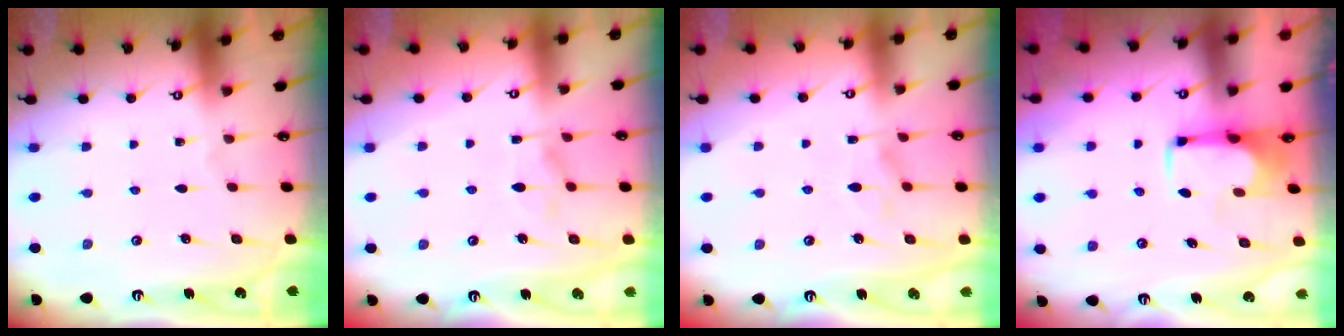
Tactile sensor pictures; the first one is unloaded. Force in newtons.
{"total": 2.0, "press": 1.4, "slide": 1.4}
{"total": 1.3, "press": 1.2, "slide": 0.6}
{"total": 1.4, "press": 1.3, "slide": 0.6}